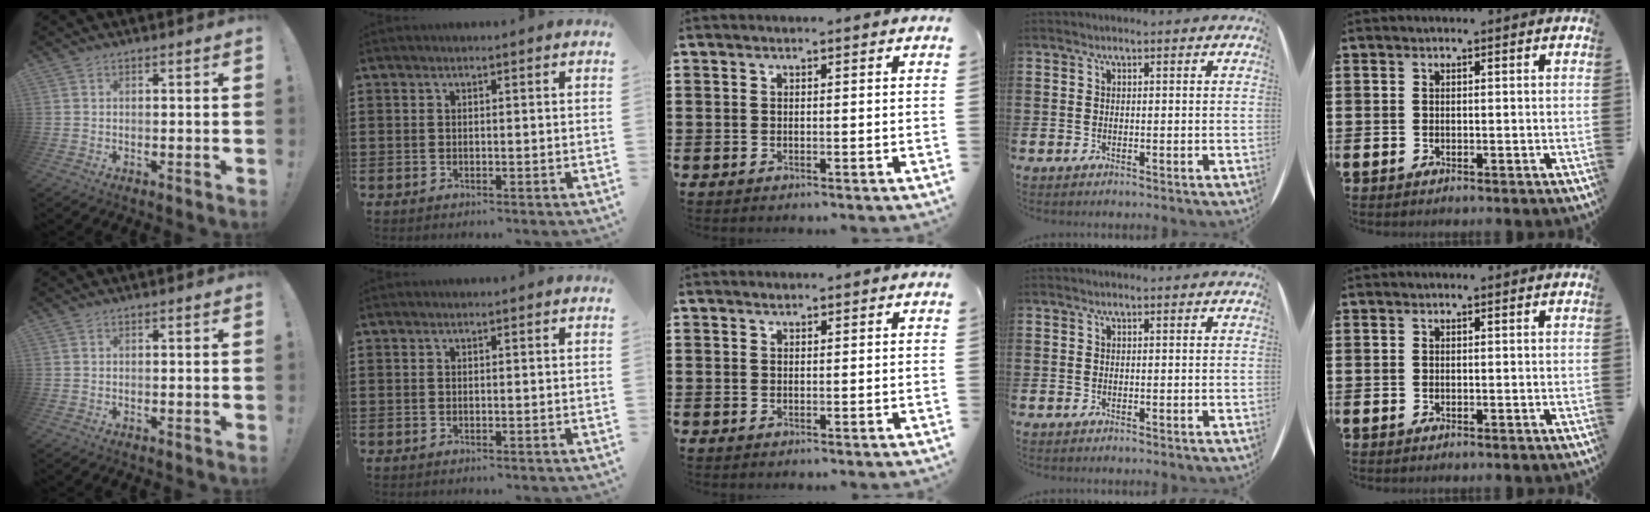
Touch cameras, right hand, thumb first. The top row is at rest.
{"middle": {"total": 0.5, "force": [0.5, 0.2, -0.1], "torque": [0.000, -0.002, 0.009]}}